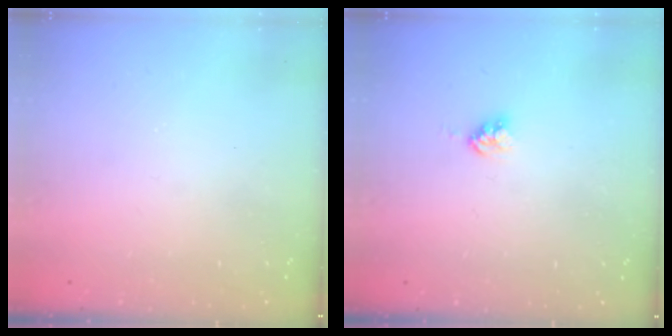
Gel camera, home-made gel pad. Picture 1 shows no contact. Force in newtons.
{"total": 3.9, "press": 3.9, "slide": 0.4}